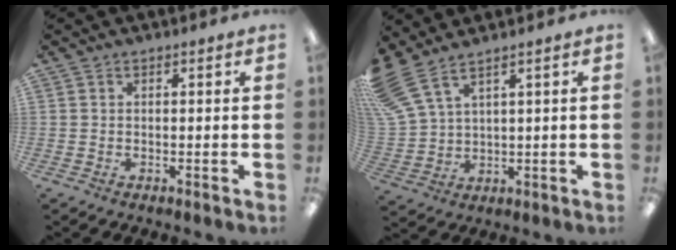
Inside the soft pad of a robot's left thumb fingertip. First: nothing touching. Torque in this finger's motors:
{"motor_torque": [0.26, 0.18, -0.11, -0.07, 0.20]}